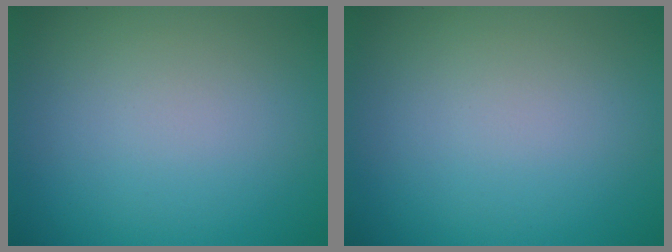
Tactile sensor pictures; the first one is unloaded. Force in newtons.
{"total": 0.0}